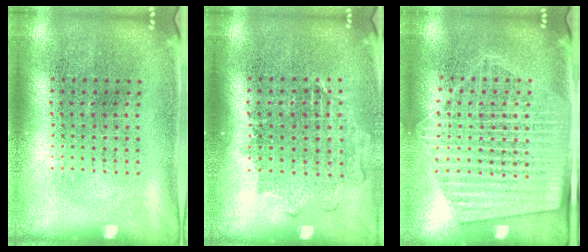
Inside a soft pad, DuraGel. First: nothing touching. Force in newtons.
{"total": 1.1, "press": 1.0, "slide": 0.5}
{"total": 1.7, "press": 1.5, "slide": 0.8}